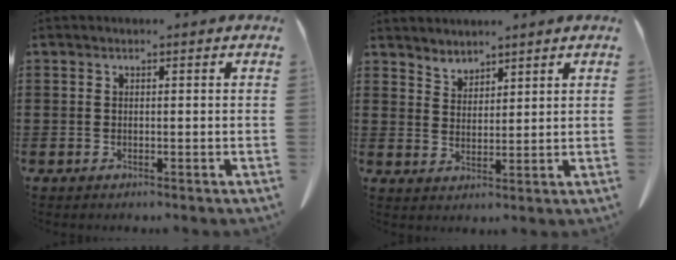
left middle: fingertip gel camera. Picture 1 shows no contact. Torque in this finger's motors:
{"motor_torque": [0.17, 0.12, -0.01, 0.01]}